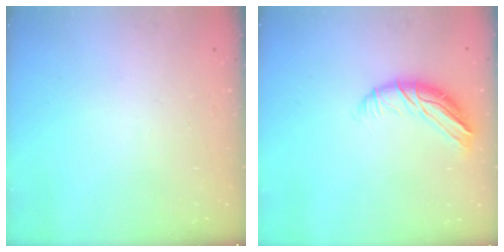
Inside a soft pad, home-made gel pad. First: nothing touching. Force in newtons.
{"total": 9.0, "press": 8.9, "slide": 1.2}